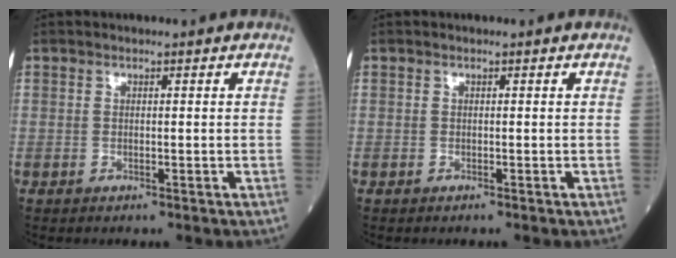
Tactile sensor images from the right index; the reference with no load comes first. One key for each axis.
{"total": 0.0}